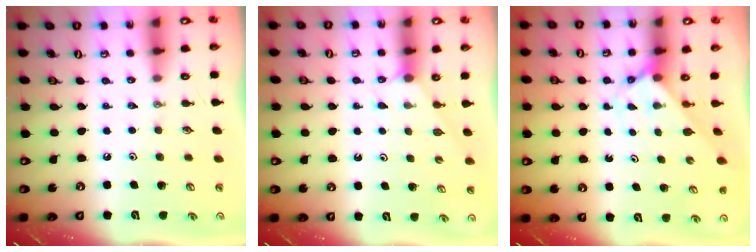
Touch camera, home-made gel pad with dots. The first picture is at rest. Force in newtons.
{"total": 3.4, "press": 3.4, "slide": 0.3}
{"total": 2.5, "press": 2.5, "slide": 0.2}